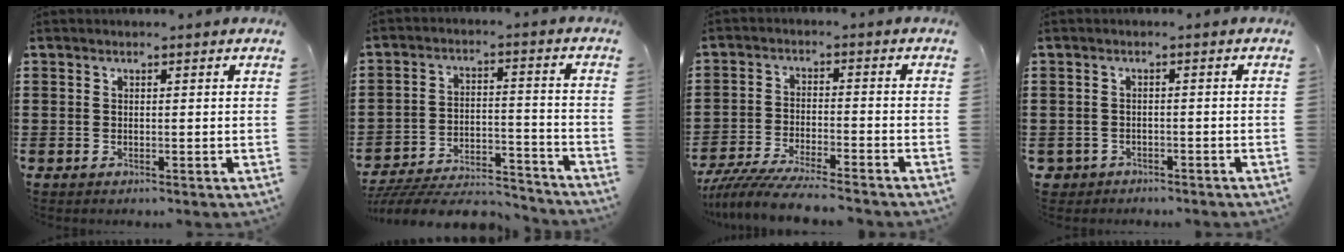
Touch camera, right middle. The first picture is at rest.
{"total": 7.0, "force": [-6.6, 1.1, 2.1], "torque": [-0.038, 0.011, -0.130]}
{"total": 6.3, "force": [-6.0, 0.0, 2.0], "torque": [-0.056, -0.015, -0.121]}
{"total": 1.6, "force": [-1.4, 0.7, -0.1], "torque": [-0.006, -0.002, -0.035]}